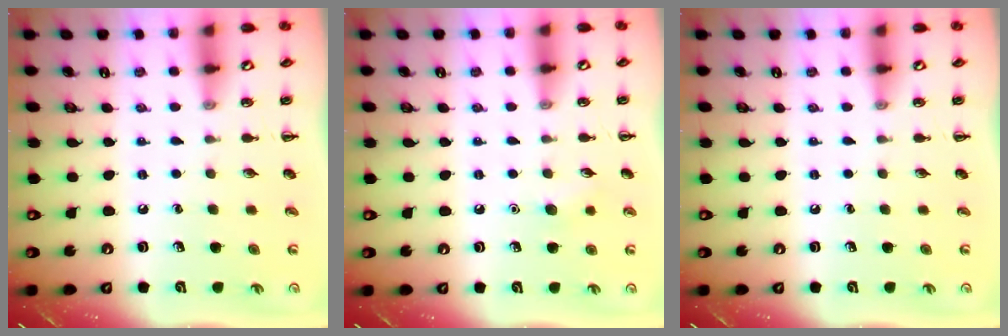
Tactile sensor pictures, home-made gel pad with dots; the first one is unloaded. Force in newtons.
{"total": 5.7, "press": 5.5, "slide": 1.6}
{"total": 0.0}